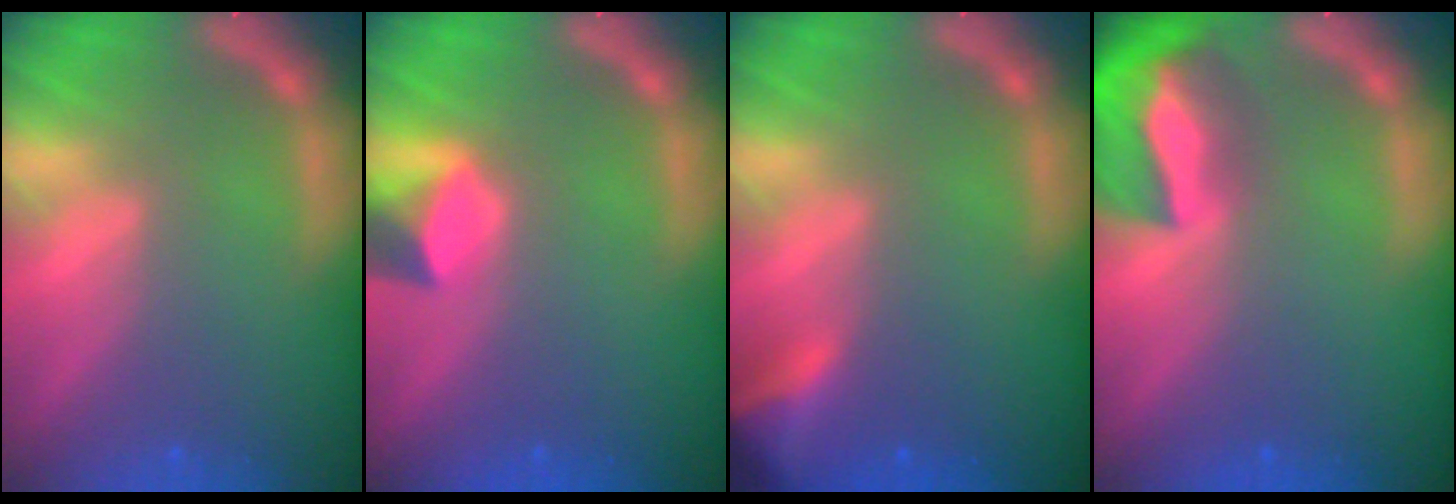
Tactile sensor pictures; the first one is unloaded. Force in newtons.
{"total": 3.0}
{"total": 4.4}
{"total": 10.0}